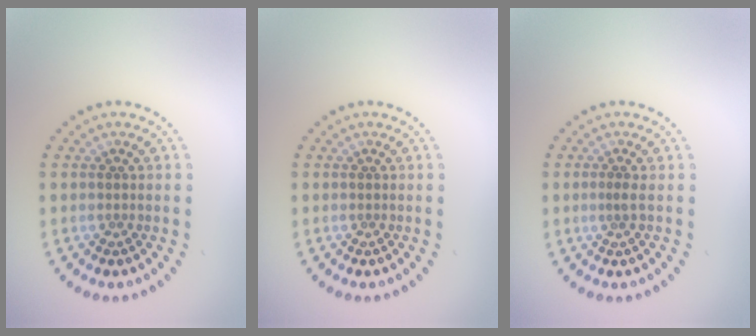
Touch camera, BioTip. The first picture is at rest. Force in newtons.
{"total": 0.0}
{"total": 0.8, "press": 0.5, "slide": 0.6}